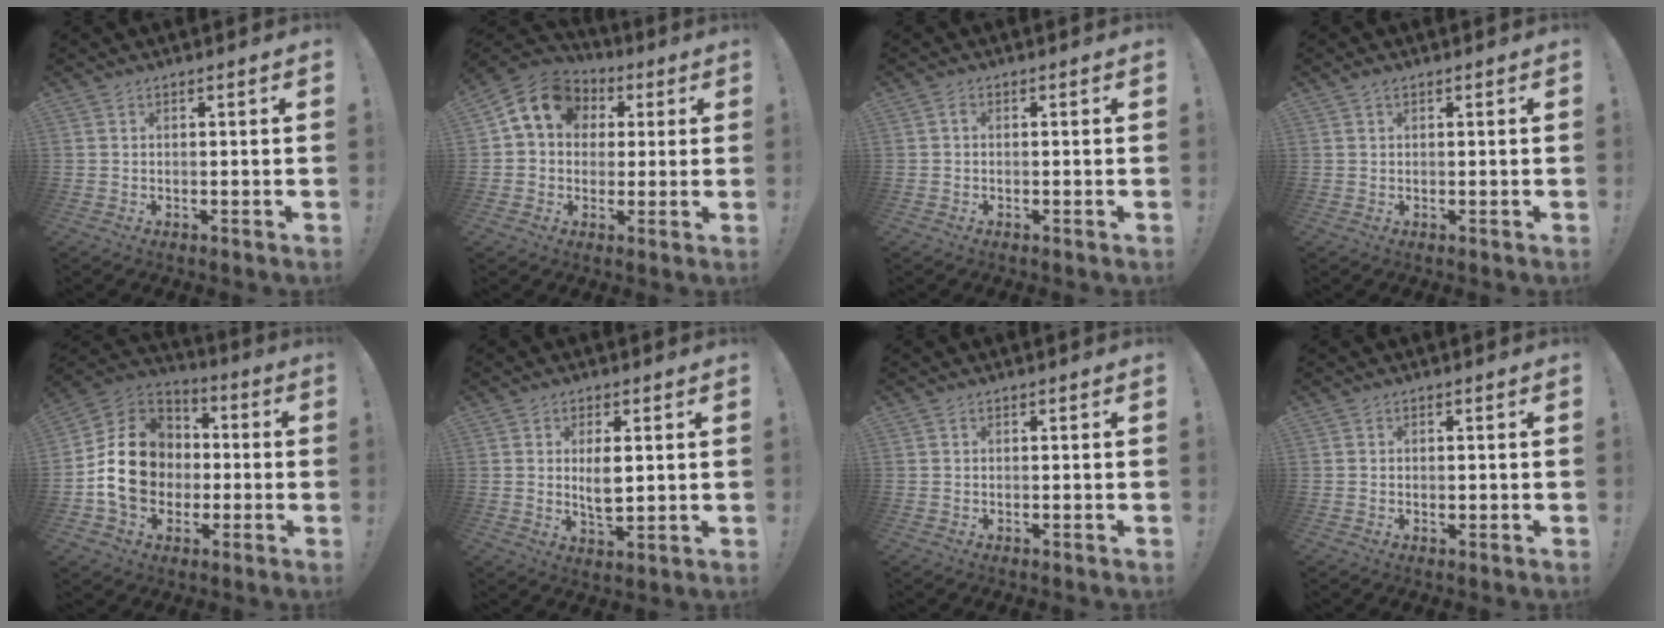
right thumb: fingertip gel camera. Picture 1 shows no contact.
{"total": 11.5, "force": [3.4, 9.3, 5.7], "torque": [-0.083, -0.004, 0.070]}
{"total": 0.7, "force": [-0.4, 0.3, 0.5], "torque": [-0.011, 0.002, -0.006]}
{"total": 1.1, "force": [0.8, 0.5, 0.6], "torque": [-0.004, -0.001, 0.013]}
{"total": 18.1, "force": [-1.6, 14.9, 10.1], "torque": [-0.158, 0.025, -0.018]}
{"total": 5.7, "force": [1.3, 2.9, 4.8], "torque": [-0.064, -0.014, 0.015]}
{"total": 0.0}
{"total": 0.7, "force": [0.0, 0.6, 0.3], "torque": [0.002, -0.002, -0.002]}